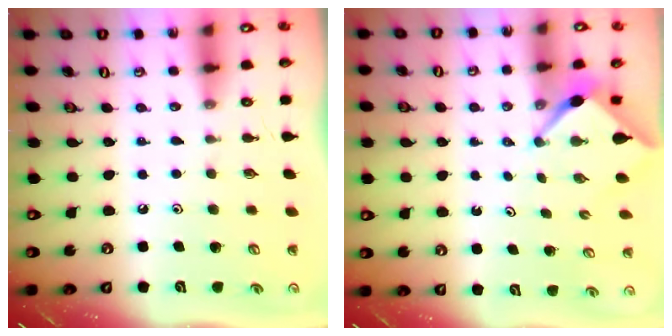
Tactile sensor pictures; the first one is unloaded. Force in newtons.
{"total": 2.6, "press": 2.6, "slide": 0.3}